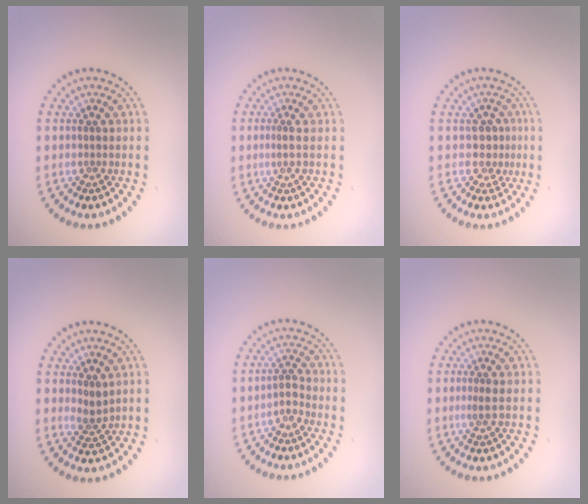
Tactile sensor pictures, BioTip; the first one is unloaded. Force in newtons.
{"total": 0.7, "press": 0.4, "slide": 0.6}
{"total": 2.0, "press": 1.4, "slide": 1.4}
{"total": 1.5, "press": 1.2, "slide": 0.9}
{"total": 1.4, "press": 1.1, "slide": 0.9}
{"total": 1.2, "press": 1.0, "slide": 0.7}